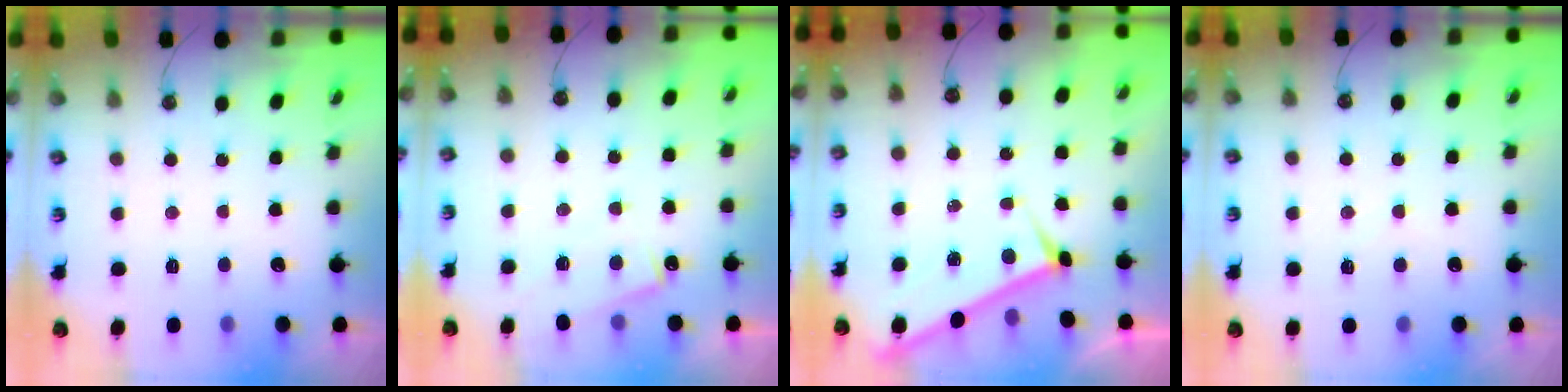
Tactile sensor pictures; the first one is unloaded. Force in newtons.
{"total": 4.2, "press": 4.2, "slide": 0.4}
{"total": 4.5, "press": 4.5, "slide": 0.2}
{"total": 0.7, "press": 0.6, "slide": 0.3}